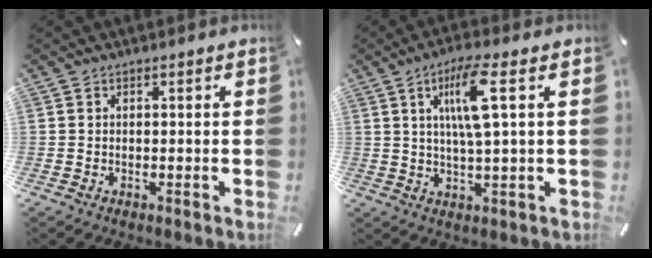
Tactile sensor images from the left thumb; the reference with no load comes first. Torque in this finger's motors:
{"motor_torque": [1.30, 1.67, 1.27, -0.57, 0.40]}